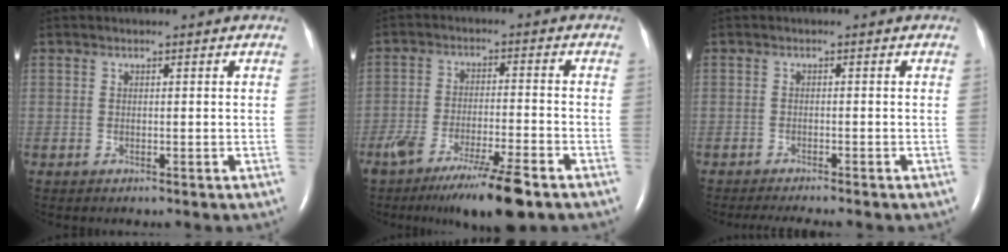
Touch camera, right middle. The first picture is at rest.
{"total": 11.4, "force": [-7.9, 0.6, 8.3], "torque": [-0.140, -0.029, -0.129]}
{"total": 5.4, "force": [-4.8, 0.3, 2.5], "torque": [-0.029, -0.010, -0.069]}